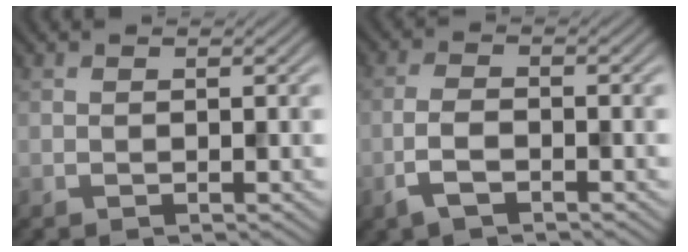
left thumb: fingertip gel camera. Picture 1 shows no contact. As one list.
[{"total": 3.5, "force": [-2.0, 1.2, 2.6], "torque": [-0.064, 0.000, -0.046]}]